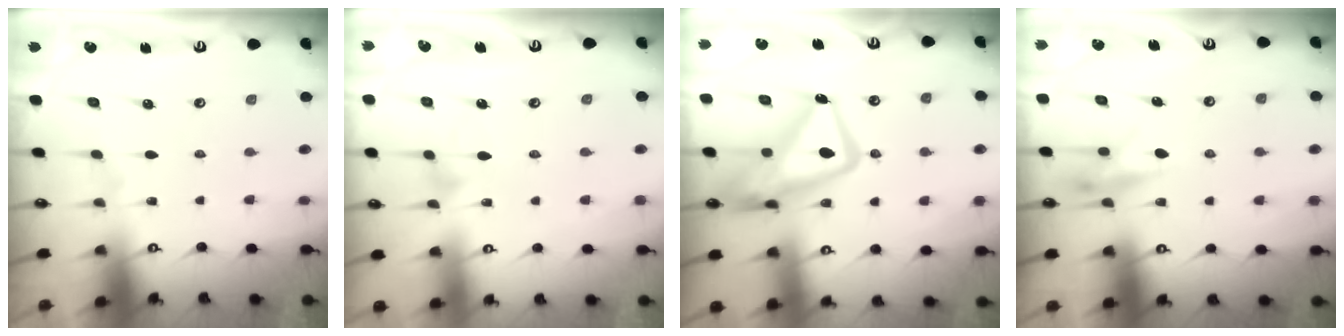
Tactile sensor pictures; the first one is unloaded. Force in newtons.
{"total": 4.5, "press": 4.5, "slide": 0.3}
{"total": 15.3, "press": 15.2, "slide": 1.5}
{"total": 8.0, "press": 7.9, "slide": 0.9}